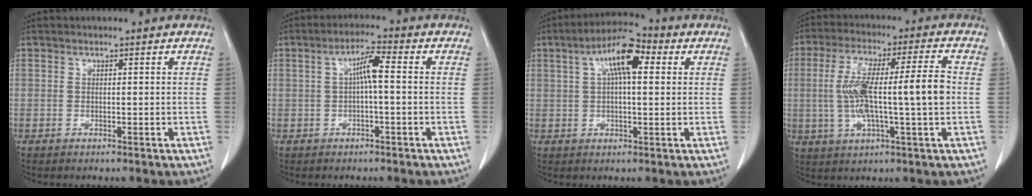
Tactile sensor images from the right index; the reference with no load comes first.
{"total": 4.2, "force": [0.2, 0.4, 4.2], "torque": [-0.075, 0.012, 0.004]}
{"total": 8.9, "force": [2.8, 2.5, 8.0], "torque": [-0.147, 0.030, 0.045]}
{"total": 13.2, "force": [-0.1, 1.2, 13.2], "torque": [-0.248, 0.018, -0.003]}